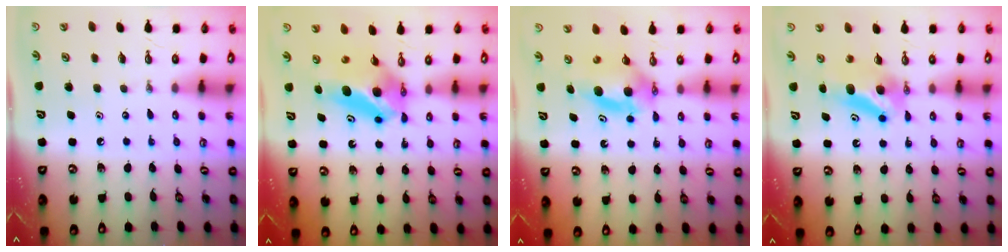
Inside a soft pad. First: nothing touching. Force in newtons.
{"total": 7.8, "press": 7.3, "slide": 2.8}
{"total": 7.1, "press": 6.4, "slide": 3.1}
{"total": 7.6, "press": 7.0, "slide": 2.9}